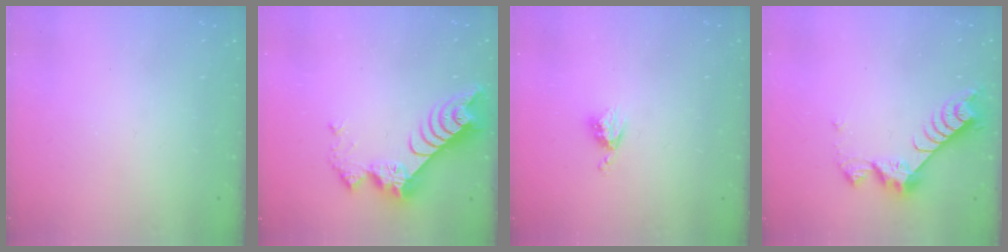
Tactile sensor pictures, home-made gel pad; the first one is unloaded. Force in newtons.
{"total": 9.3, "press": 9.3, "slide": 0.8}
{"total": 3.6, "press": 3.6, "slide": 0.4}
{"total": 9.4, "press": 9.4, "slide": 0.7}